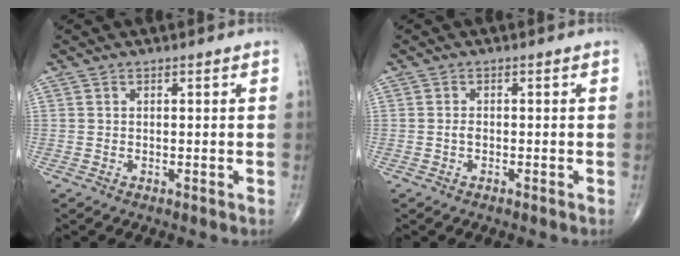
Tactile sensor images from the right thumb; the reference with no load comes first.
{"total": 1.0, "force": [-0.4, 0.5, 0.8], "torque": [-0.011, 0.002, -0.009]}